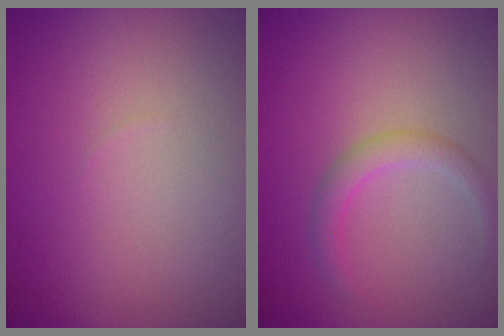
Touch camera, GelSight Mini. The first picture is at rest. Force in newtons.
{"total": 1.7, "press": 1.7, "slide": 0.1}